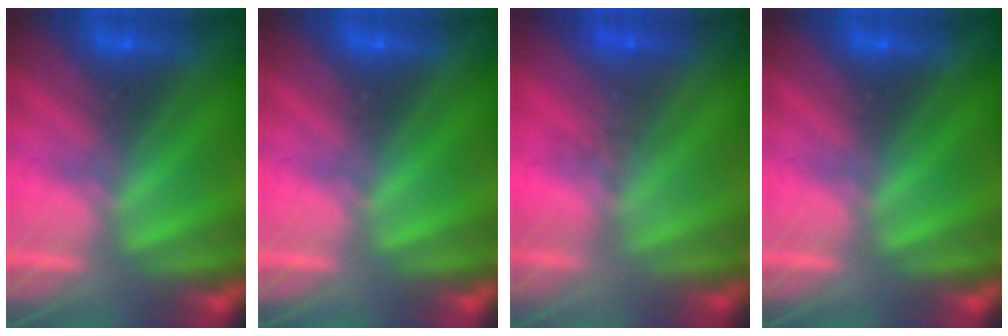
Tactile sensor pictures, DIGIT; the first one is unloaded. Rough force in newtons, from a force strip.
{"total": 0.0}
{"total": 1.7}
{"total": 0.0}